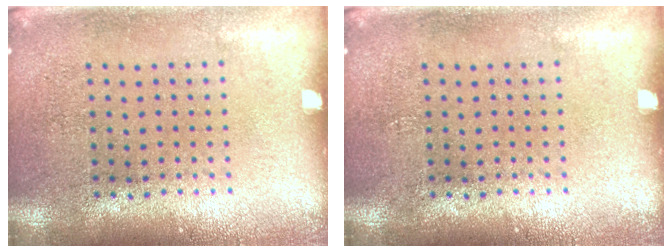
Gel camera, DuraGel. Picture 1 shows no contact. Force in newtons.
{"total": 0.0}